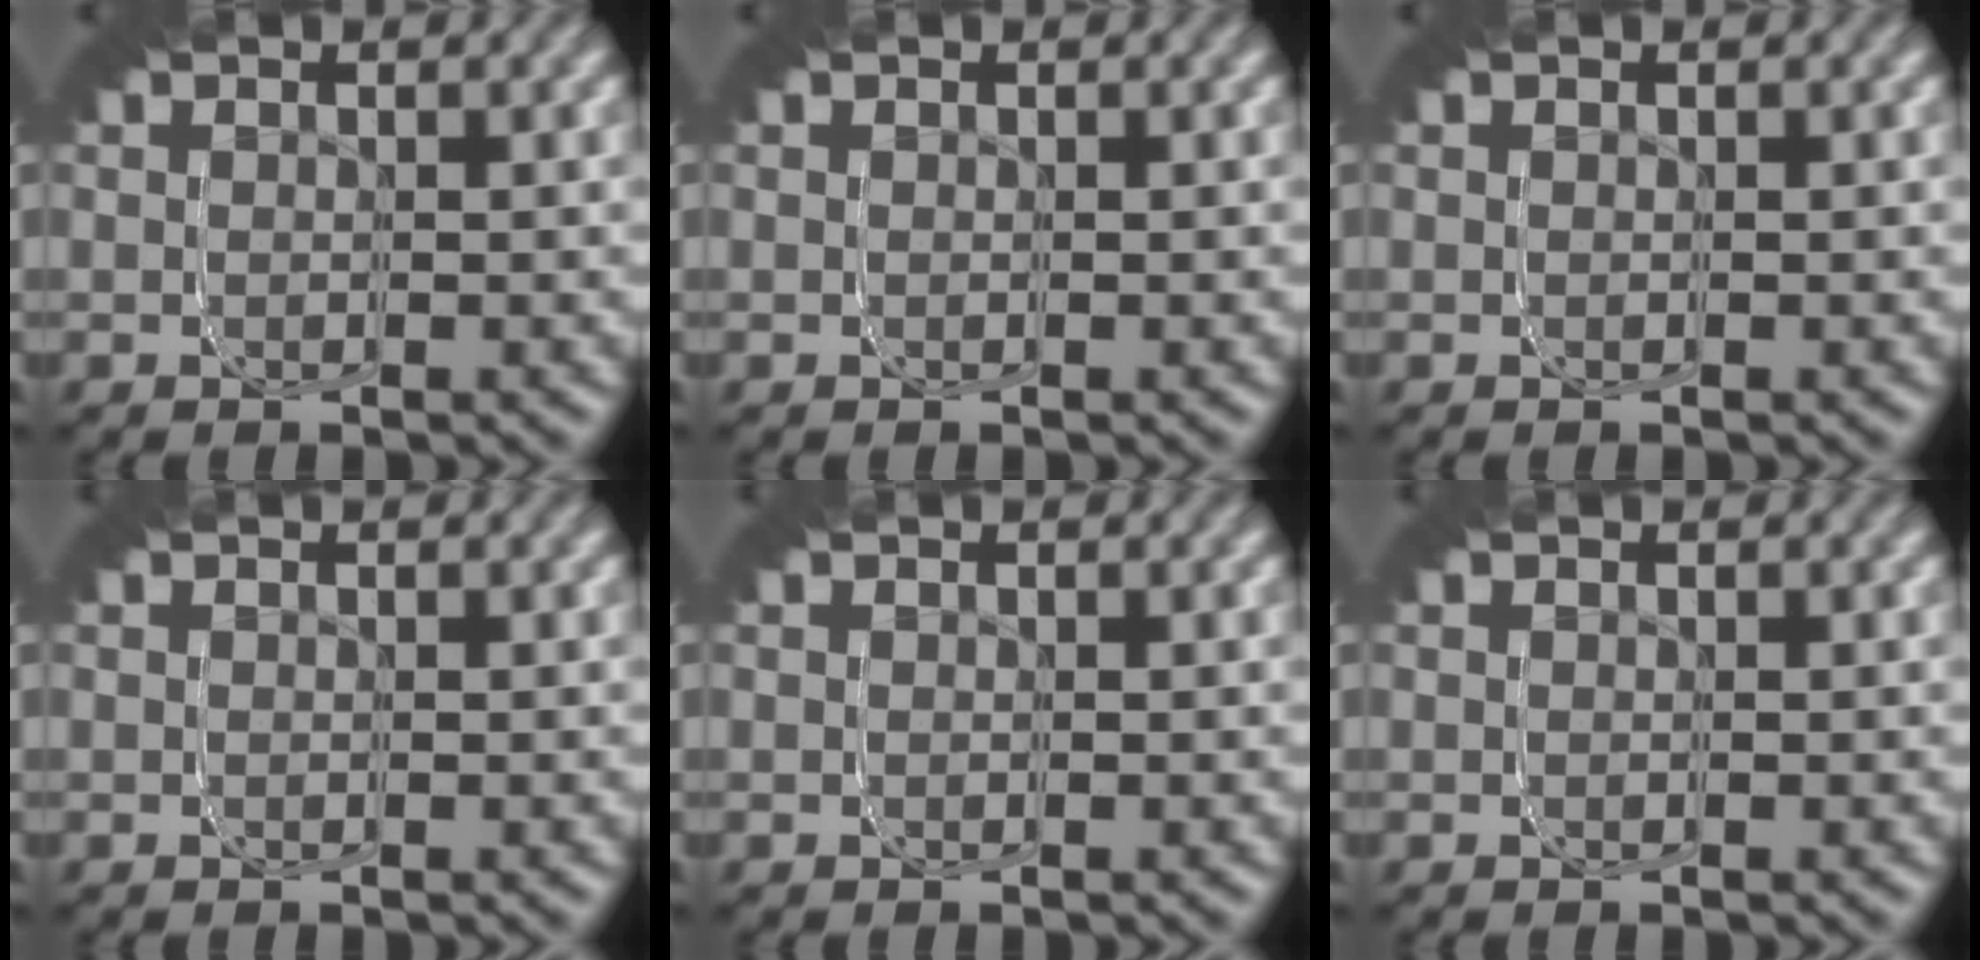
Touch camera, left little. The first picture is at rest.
{"total": 0.0}
{"total": 0.0}
{"total": 0.0}
{"total": 0.0}
{"total": 0.0}